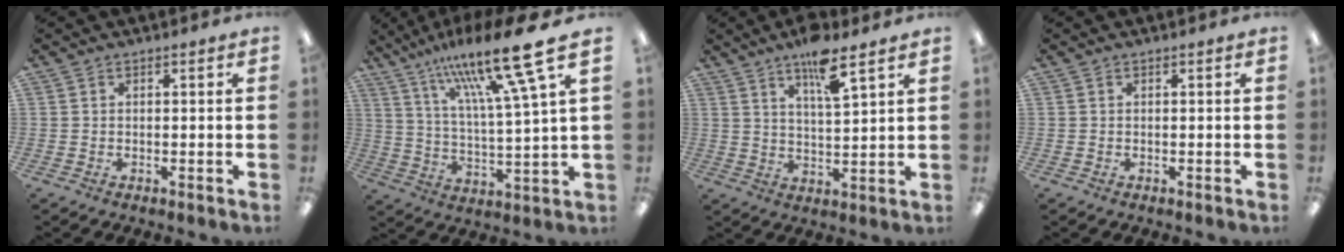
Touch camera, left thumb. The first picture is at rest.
{"total": 20.4, "force": [13.4, 2.6, 15.2], "torque": [-0.260, -0.078, 0.206]}
{"total": 9.4, "force": [6.4, 1.8, 6.6], "torque": [-0.104, -0.034, 0.104]}
{"total": 0.0}